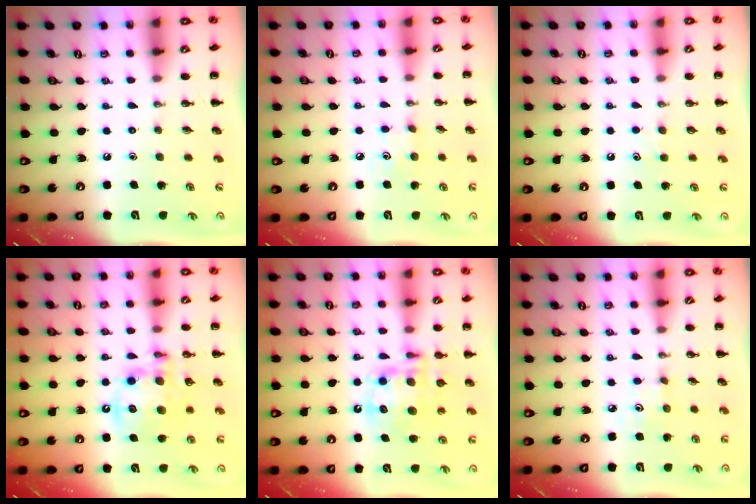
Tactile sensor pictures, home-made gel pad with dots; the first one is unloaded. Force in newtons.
{"total": 4.8, "press": 4.6, "slide": 1.4}
{"total": 4.9, "press": 4.6, "slide": 1.6}
{"total": 13.5, "press": 13.2, "slide": 2.8}
{"total": 13.5, "press": 13.1, "slide": 2.9}
{"total": 3.6, "press": 3.5, "slide": 1.1}